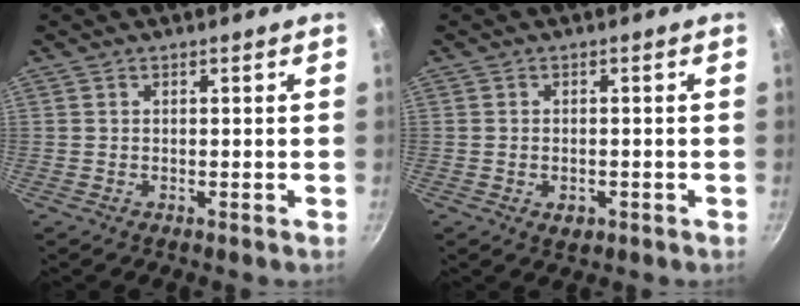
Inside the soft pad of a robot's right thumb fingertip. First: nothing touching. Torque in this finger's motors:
{"motor_torque": [-0.47, -0.06, -0.54, 0.01, 0.11]}